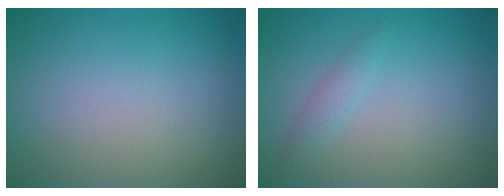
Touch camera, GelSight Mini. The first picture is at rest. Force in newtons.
{"total": 1.2, "press": 1.2, "slide": 0.1}